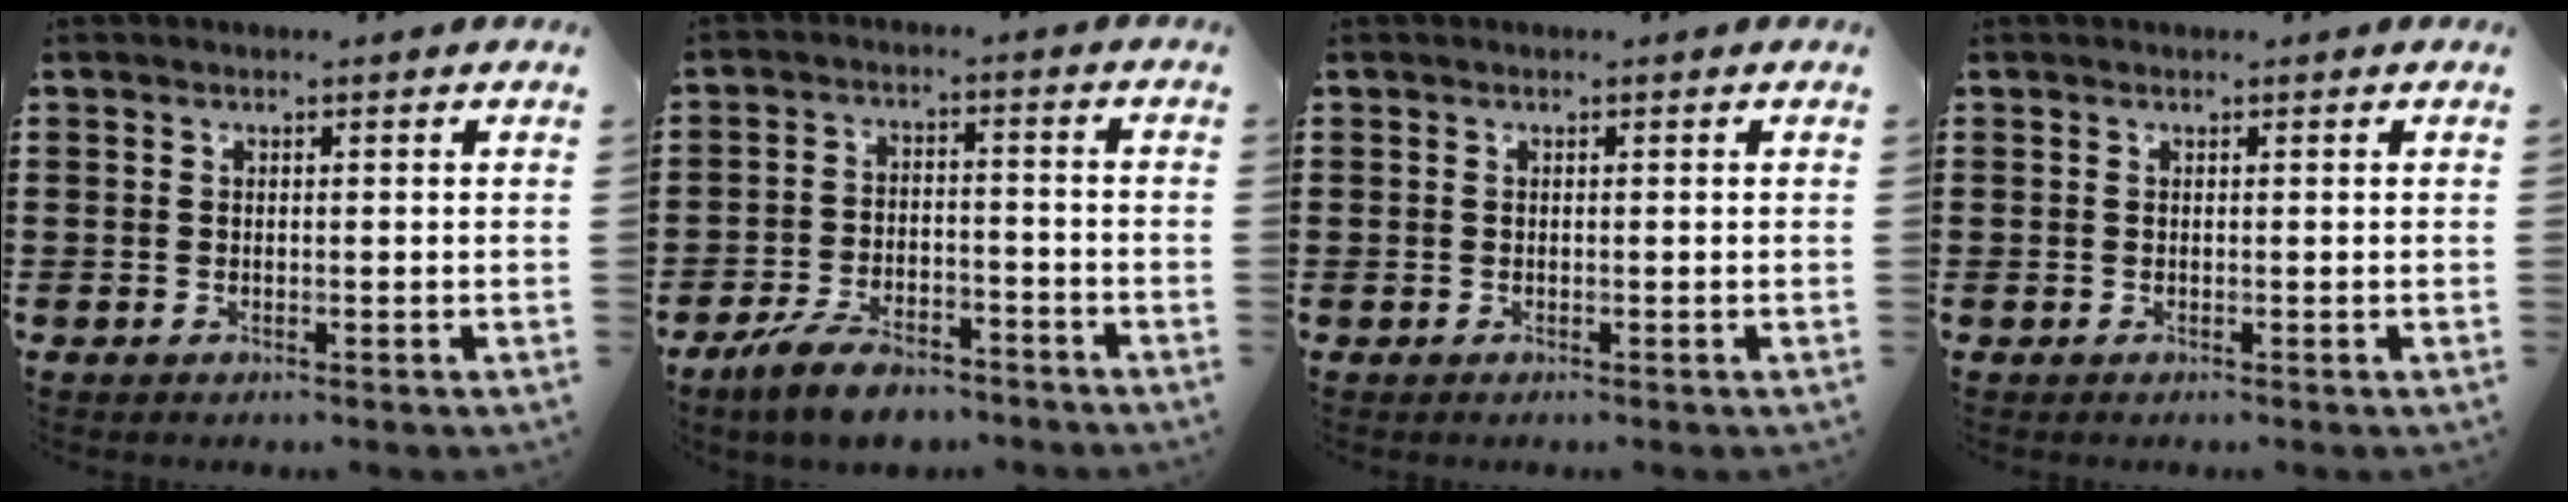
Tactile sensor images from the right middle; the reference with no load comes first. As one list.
[{"total": 6.5, "force": [-5.5, 2.1, 2.7], "torque": [-0.062, 0.005, -0.107]}, {"total": 0.0}, {"total": 0.0}]